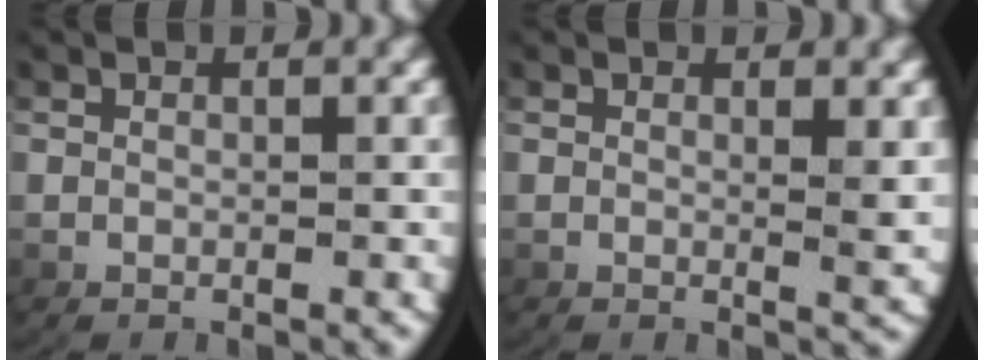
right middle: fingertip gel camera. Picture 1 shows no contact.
{"total": 1.3, "force": [0.4, -0.2, 1.3], "torque": [-0.020, -0.013, 0.010]}